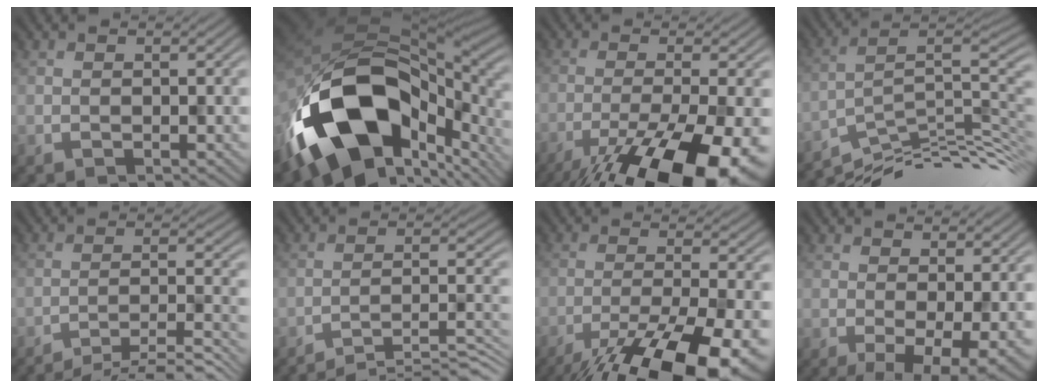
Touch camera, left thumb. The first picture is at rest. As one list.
[{"total": 19.7, "force": [-6.9, 12.2, 13.8], "torque": [-0.287, -0.035, -0.094]}, {"total": 16.4, "force": [-10.3, 4.4, 12.0], "torque": [-0.196, -0.047, -0.153]}, {"total": 10.5, "force": [-6.8, 2.2, 7.7], "torque": [-0.118, 0.008, -0.116]}, {"total": 11.1, "force": [-9.8, 1.3, 4.9], "torque": [-0.081, 0.006, -0.136]}, {"total": 9.5, "force": [-7.9, 1.0, 5.3], "torque": [-0.086, 0.018, -0.116]}, {"total": 16.3, "force": [-11.6, 4.1, 10.7], "torque": [-0.180, -0.042, -0.168]}, {"total": 7.7, "force": [-2.1, 2.1, 7.1], "torque": [-0.108, -0.010, -0.017]}]